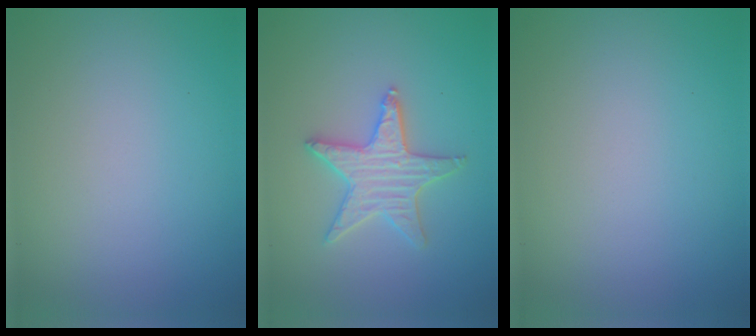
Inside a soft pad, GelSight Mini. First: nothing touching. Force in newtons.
{"total": 3.5, "press": 3.4, "slide": 0.9}
{"total": 0.0}